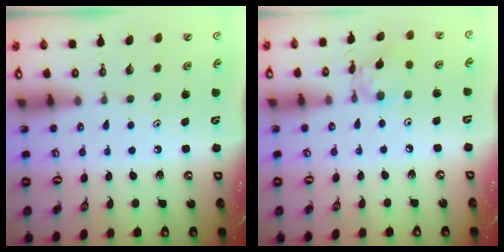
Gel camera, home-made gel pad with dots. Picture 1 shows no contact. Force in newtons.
{"total": 8.3, "press": 8.2, "slide": 0.8}